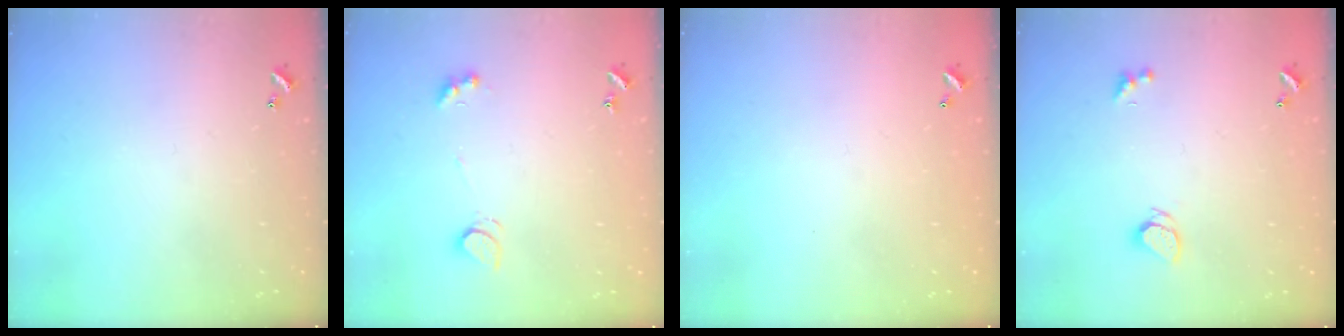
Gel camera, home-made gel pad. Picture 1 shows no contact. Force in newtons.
{"total": 3.8, "press": 3.8, "slide": 0.5}
{"total": 2.9, "press": 2.9, "slide": 0.1}
{"total": 1.9, "press": 1.8, "slide": 0.3}